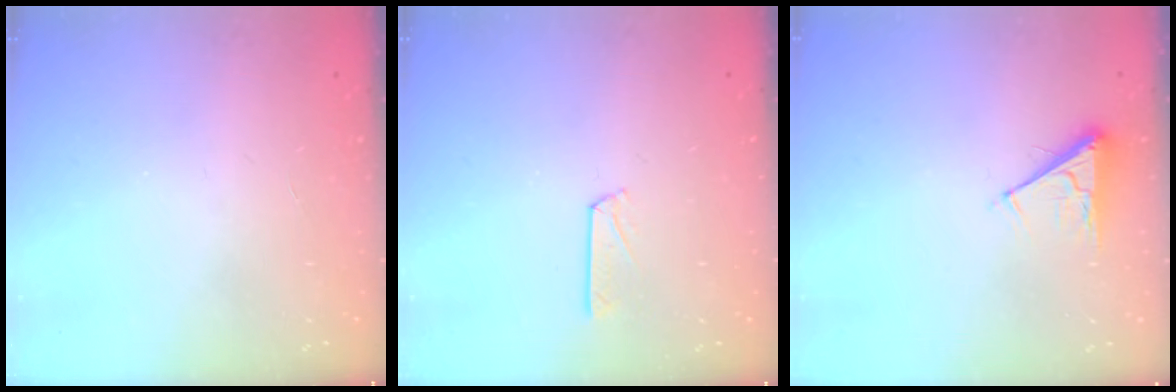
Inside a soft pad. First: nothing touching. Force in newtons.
{"total": 3.2, "press": 3.2, "slide": 0.3}
{"total": 4.4, "press": 4.4, "slide": 0.8}